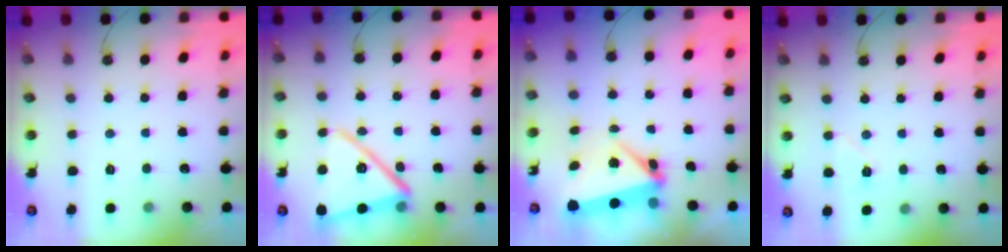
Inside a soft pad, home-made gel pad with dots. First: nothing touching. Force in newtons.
{"total": 16.6, "press": 16.5, "slide": 1.9}
{"total": 6.5, "press": 5.0, "slide": 4.2}
{"total": 6.6, "press": 6.3, "slide": 1.9}